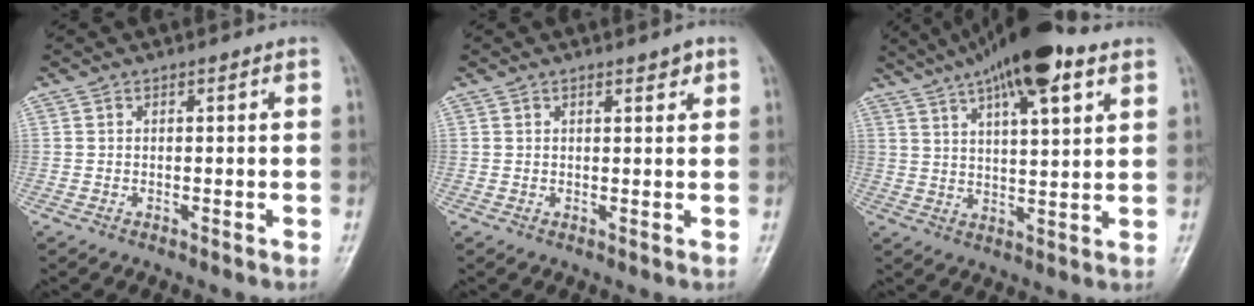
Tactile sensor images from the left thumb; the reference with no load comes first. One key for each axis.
{"total": 2.0, "fx": 1.2, "fy": 0.6, "fz": 1.4, "tx": -0.016, "ty": -0.006, "tz": 0.017}
{"total": 16.9, "fx": 10.1, "fy": 4.7, "fz": 12.7, "tx": -0.200, "ty": -0.011, "tz": 0.164}